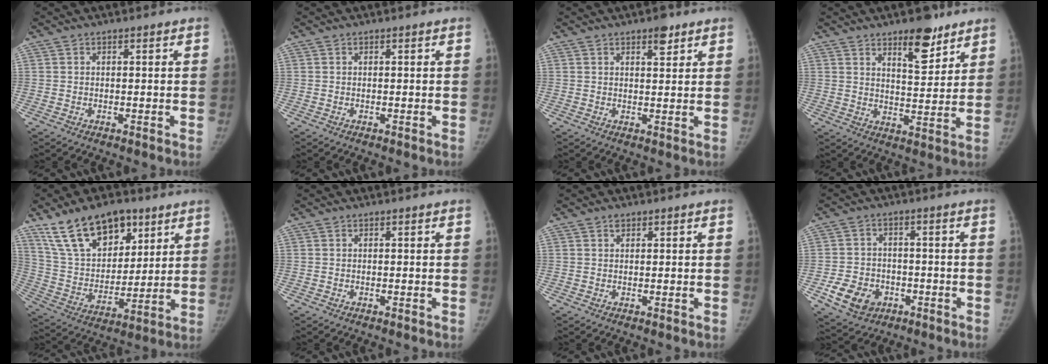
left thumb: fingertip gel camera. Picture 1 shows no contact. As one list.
[{"total": 0.0}, {"total": 3.5, "force": [2.3, 1.5, 2.1], "torque": [-0.017, -0.012, 0.031]}, {"total": 9.4, "force": [6.3, 3.7, 5.8], "torque": [-0.060, -0.044, 0.097]}, {"total": 19.5, "force": [12.0, 10.8, 10.8], "torque": [-0.144, -0.042, 0.224]}, {"total": 0.0}, {"total": 1.1, "force": [0.7, 0.7, 0.4], "torque": [0.001, -0.004, 0.010]}, {"total": 8.8, "force": [-3.3, 6.9, 4.2], "torque": [-0.056, 0.016, -0.048]}]